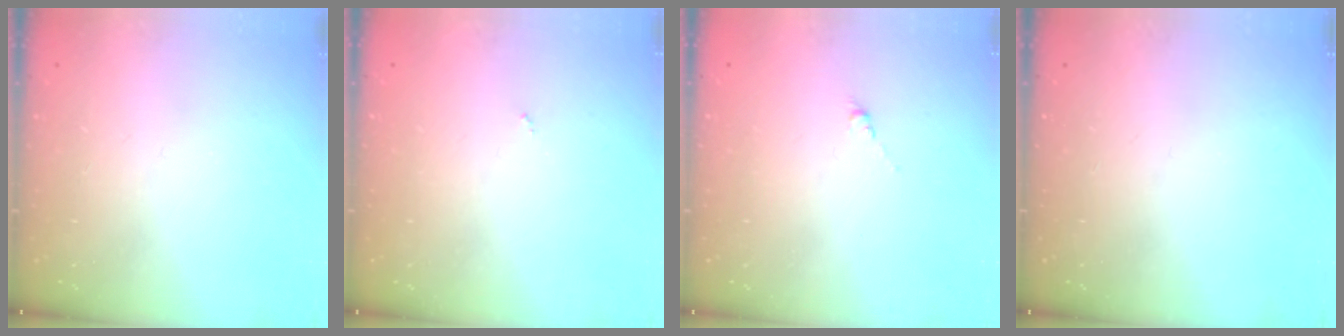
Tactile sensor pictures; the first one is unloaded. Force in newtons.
{"total": 0.0}
{"total": 0.5, "press": 0.3, "slide": 0.4}
{"total": 0.0}